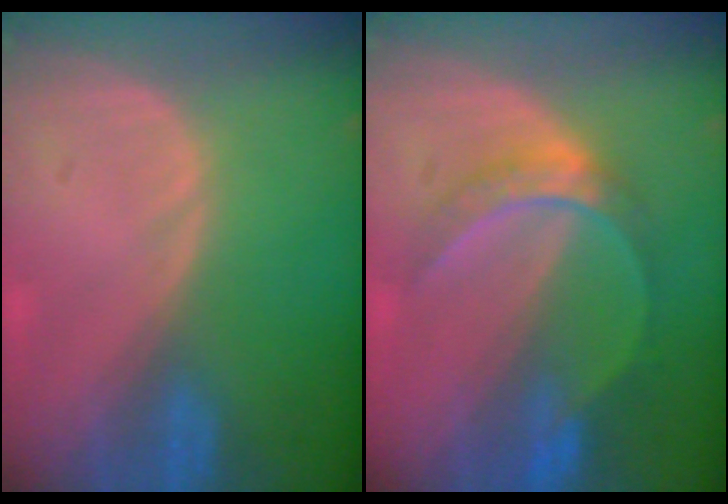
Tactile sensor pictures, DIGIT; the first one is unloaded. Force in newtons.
{"total": 6.2, "press": 5.5, "slide": 2.9}